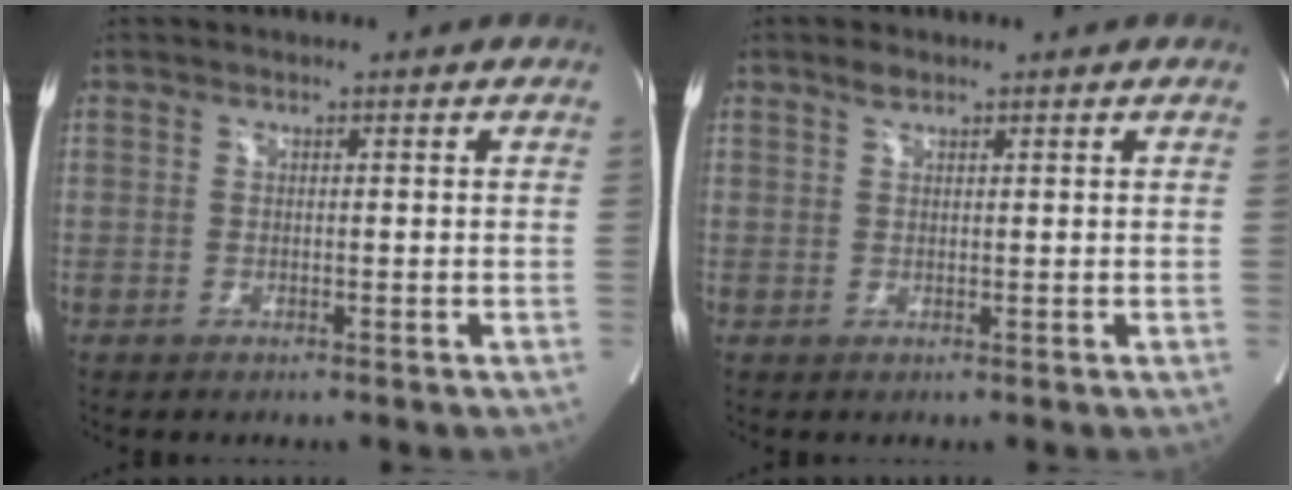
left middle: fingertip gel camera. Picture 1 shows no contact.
{"total": 1.4, "force": [1.1, 0.5, 0.7], "torque": [-0.016, 0.004, 0.021]}